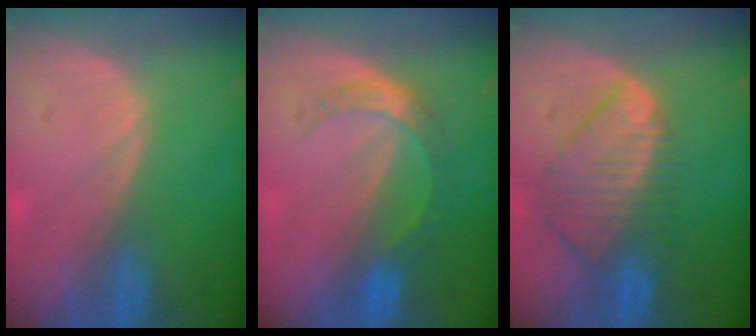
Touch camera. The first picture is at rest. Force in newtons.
{"total": 5.2, "press": 4.7, "slide": 2.4}
{"total": 9.0, "press": 7.8, "slide": 4.6}